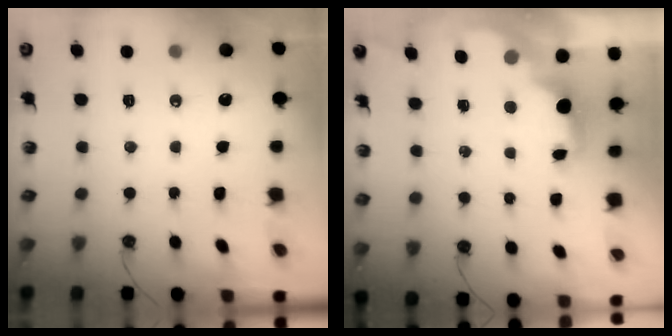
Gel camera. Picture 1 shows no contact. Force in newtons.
{"total": 2.2, "press": 2.1, "slide": 0.8}